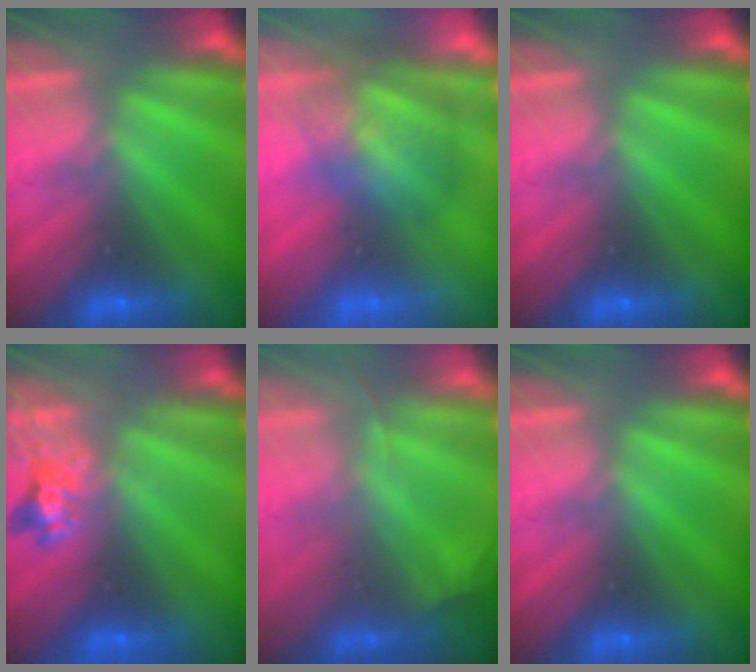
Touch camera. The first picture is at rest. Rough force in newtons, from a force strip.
{"total": 3.7}
{"total": 0.0}
{"total": 2.4}
{"total": 1.1}
{"total": 0.0}